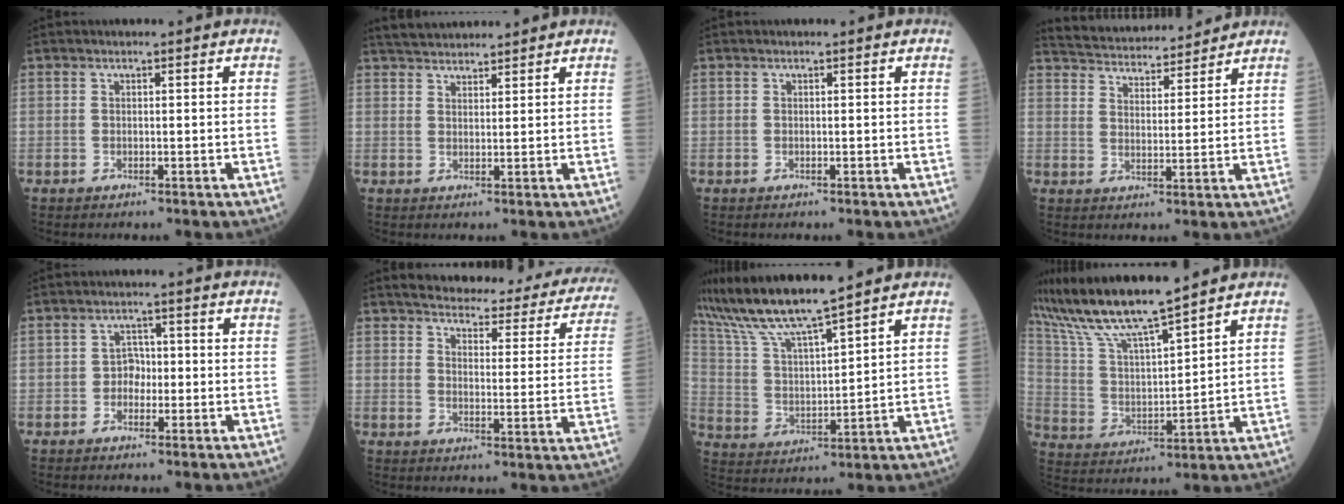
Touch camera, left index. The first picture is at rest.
{"total": 6.2, "force": [5.9, 1.1, 1.6], "torque": [-0.027, 0.031, 0.099]}
{"total": 0.0}
{"total": 12.7, "force": [12.1, 2.1, 2.9], "torque": [-0.050, 0.023, 0.188]}
{"total": 2.4, "force": [-0.6, 1.8, 1.5], "torque": [-0.017, 0.009, -0.015]}
{"total": 25.1, "force": [23.0, 5.6, 8.3], "torque": [-0.100, -0.050, 0.259]}
{"total": 11.3, "force": [10.0, -0.8, 5.0], "torque": [-0.111, 0.010, 0.198]}
{"total": 13.1, "force": [11.7, -0.4, 5.9], "torque": [-0.131, 0.011, 0.229]}